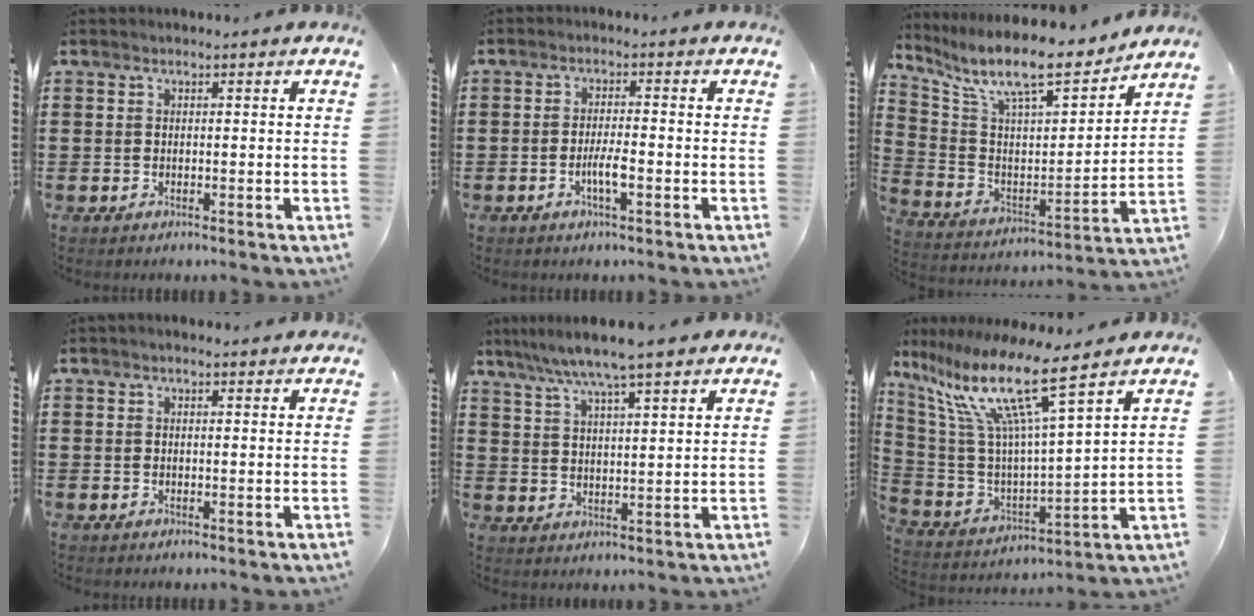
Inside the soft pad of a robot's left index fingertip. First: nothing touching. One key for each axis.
{"total": 3.4, "fx": -1.4, "fy": 0.7, "fz": 3.1, "tx": -0.061, "ty": 0.001, "tz": -0.027}
{"total": 11.4, "fx": 9.4, "fy": 2.0, "fz": 6.1, "tx": -0.149, "ty": -0.061, "tz": 0.158}
{"total": 0.6, "fx": 0.3, "fy": 0.4, "fz": 0.4, "tx": -0.008, "ty": 0.005, "tz": 0.005}
{"total": 6.6, "fx": 5.4, "fy": 0.0, "fz": 3.9, "tx": -0.092, "ty": -0.015, "tz": 0.092}
{"total": 13.6, "fx": 9.1, "fy": 1.2, "fz": 10.1, "tx": -0.228, "ty": -0.057, "tz": 0.144}